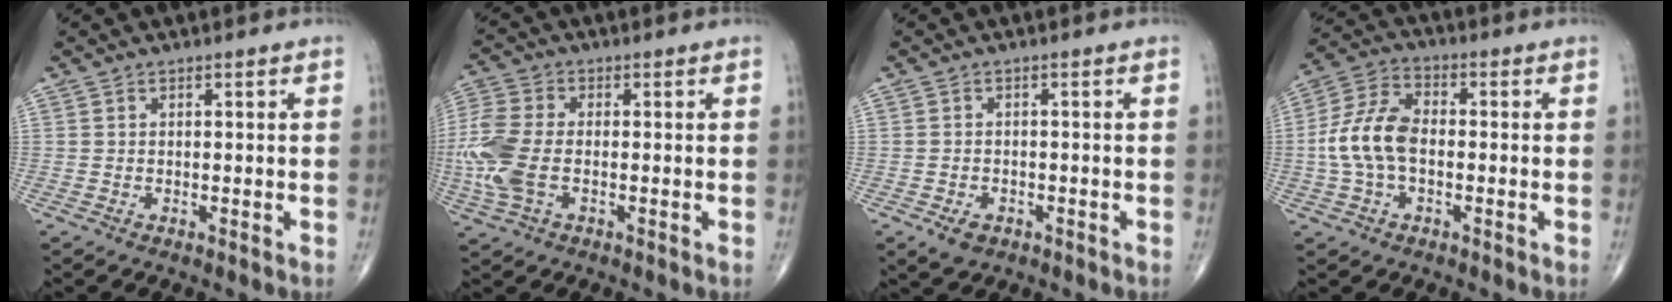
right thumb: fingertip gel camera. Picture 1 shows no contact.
{"total": 11.6, "force": [-2.0, 6.7, 9.3], "torque": [-0.241, 0.007, -0.041]}
{"total": 3.2, "force": [-1.6, 2.2, 1.8], "torque": [-0.026, 0.001, -0.020]}
{"total": 10.8, "force": [-1.0, 6.4, 8.5], "torque": [-0.177, 0.030, -0.027]}